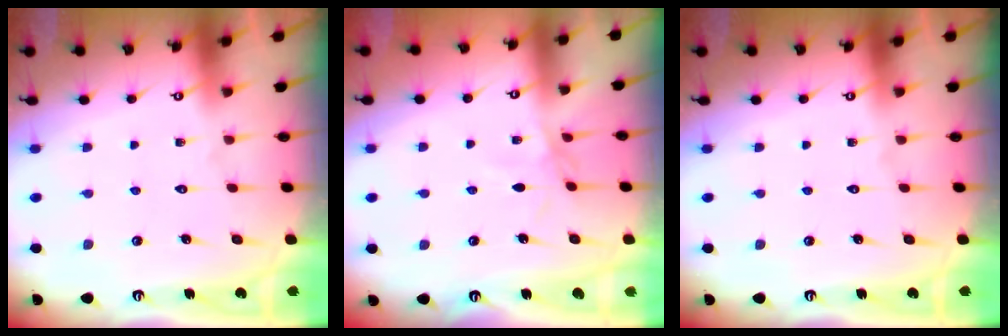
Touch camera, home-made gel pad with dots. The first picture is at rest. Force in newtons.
{"total": 2.0, "press": 2.0, "slide": 0.4}
{"total": 0.0}